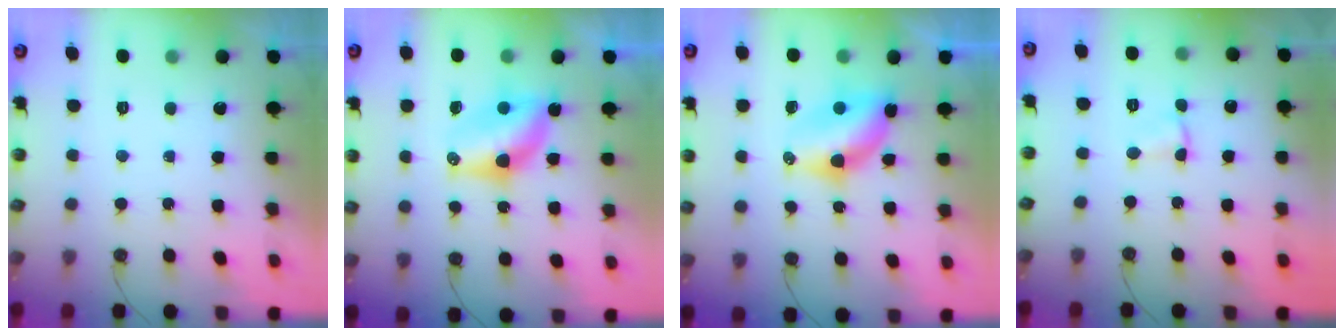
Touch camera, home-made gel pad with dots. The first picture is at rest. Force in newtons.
{"total": 9.2, "press": 8.2, "slide": 4.3}
{"total": 8.7, "press": 7.8, "slide": 3.7}
{"total": 3.7, "press": 1.4, "slide": 3.4}